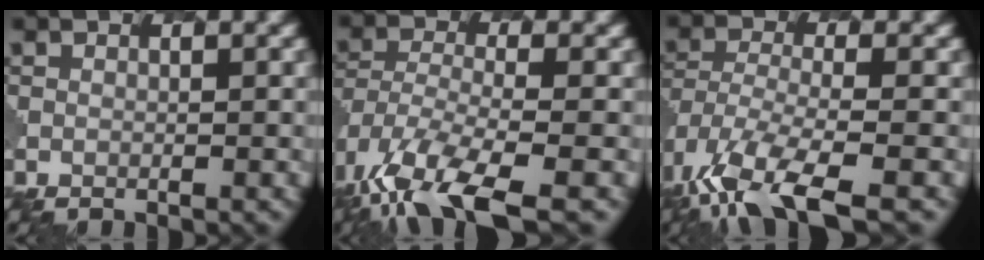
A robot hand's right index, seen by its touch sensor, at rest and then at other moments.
{"total": 11.0, "force": [-6.7, 4.4, 7.6], "torque": [-0.166, -0.027, -0.120]}
{"total": 9.7, "force": [-5.8, 3.9, 6.7], "torque": [-0.145, -0.027, -0.107]}